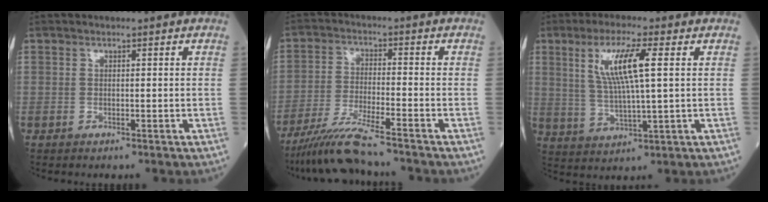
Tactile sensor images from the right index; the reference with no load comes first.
{"total": 8.4, "force": [-7.1, -0.3, 4.5], "torque": [-0.088, -0.031, -0.134]}
{"total": 9.1, "force": [2.7, 0.6, 8.7], "torque": [-0.176, 0.003, 0.054]}